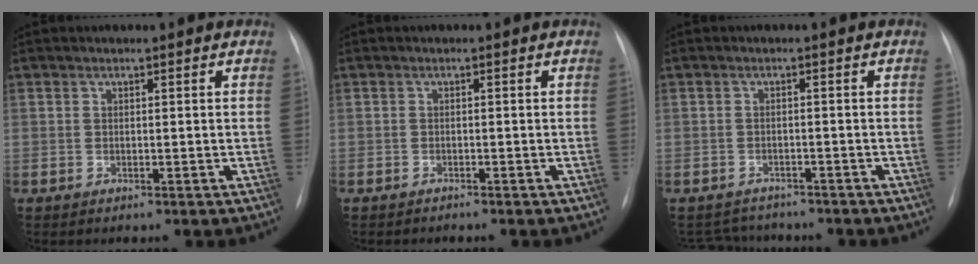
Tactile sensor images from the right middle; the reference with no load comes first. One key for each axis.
{"total": 0.8, "fx": -0.8, "fy": 0.1, "fz": 0.0, "tx": -0.005, "ty": -0.002, "tz": -0.016}
{"total": 4.7, "fx": -4.4, "fy": 1.6, "fz": 0.0, "tx": 0.001, "ty": 0.005, "tz": -0.062}